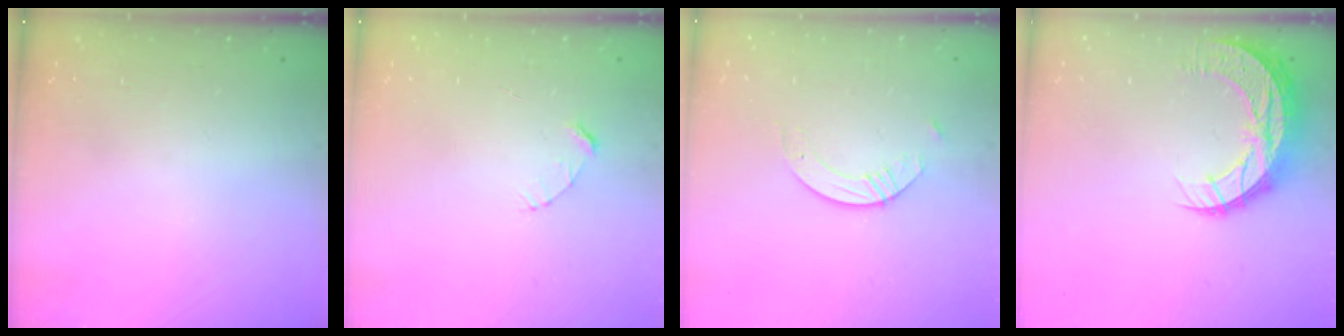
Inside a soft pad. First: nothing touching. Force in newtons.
{"total": 2.7, "press": 2.7, "slide": 0.3}
{"total": 5.4, "press": 5.4, "slide": 0.5}
{"total": 11.0, "press": 11.0, "slide": 0.8}